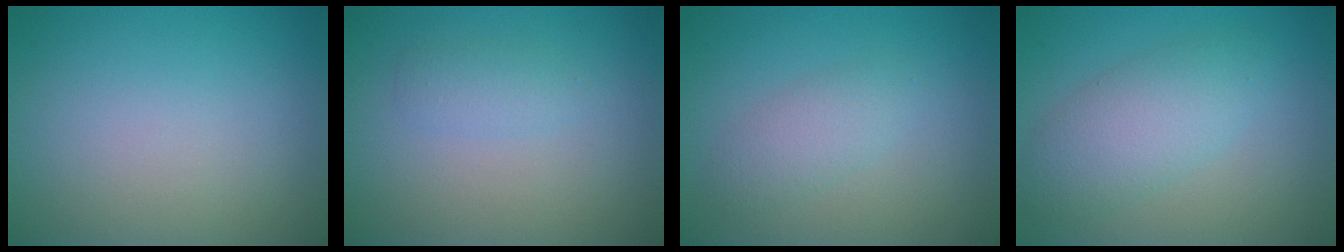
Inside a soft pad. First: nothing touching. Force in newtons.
{"total": 1.5, "press": 1.4, "slide": 0.1}
{"total": 2.2, "press": 2.2, "slide": 0.1}
{"total": 4.4, "press": 4.4, "slide": 0.2}